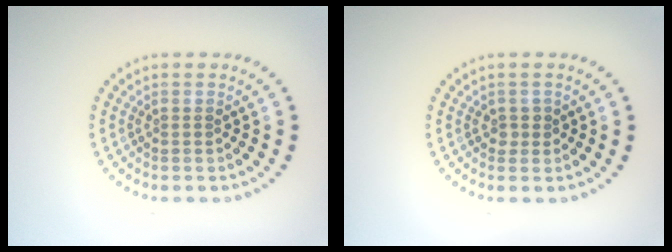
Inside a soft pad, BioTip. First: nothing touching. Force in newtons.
{"total": 0.8, "press": 0.8, "slide": 0.3}